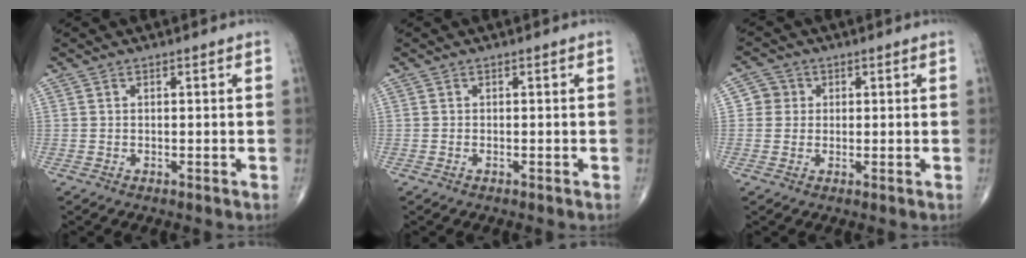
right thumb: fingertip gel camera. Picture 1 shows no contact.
{"total": 0.0}
{"total": 3.3, "force": [0.5, 3.3, 0.4], "torque": [0.017, 0.005, 0.001]}